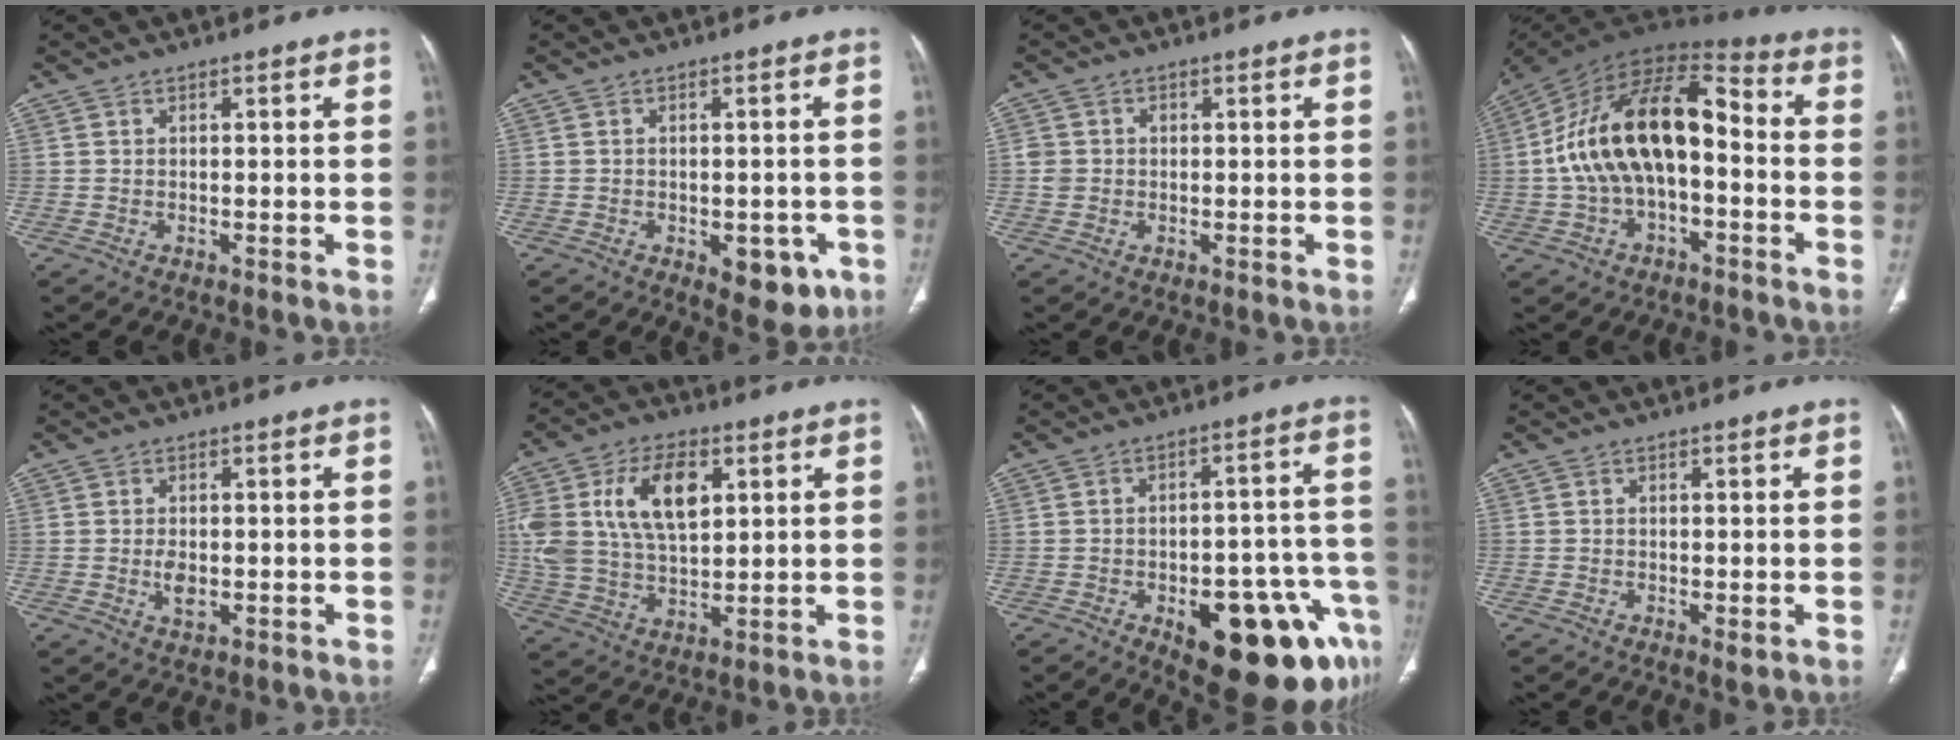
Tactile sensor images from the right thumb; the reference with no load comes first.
{"total": 7.6, "force": [-3.1, 4.2, 5.6], "torque": [-0.045, 0.008, -0.028]}
{"total": 2.6, "force": [0.0, 2.4, 0.9], "torque": [-0.009, 0.008, 0.002]}
{"total": 19.8, "force": [-1.2, 10.7, 16.7], "torque": [-0.292, 0.055, -0.026]}
{"total": 3.2, "force": [-0.4, 1.9, 2.5], "torque": [-0.045, -0.004, -0.006]}
{"total": 17.2, "force": [5.0, 10.1, 13.0], "torque": [-0.243, -0.004, 0.096]}
{"total": 21.4, "force": [-9.7, 9.1, 16.8], "torque": [-0.149, 0.051, -0.112]}
{"total": 1.4, "force": [-0.4, 0.6, 1.2], "torque": [-0.020, -0.004, -0.006]}